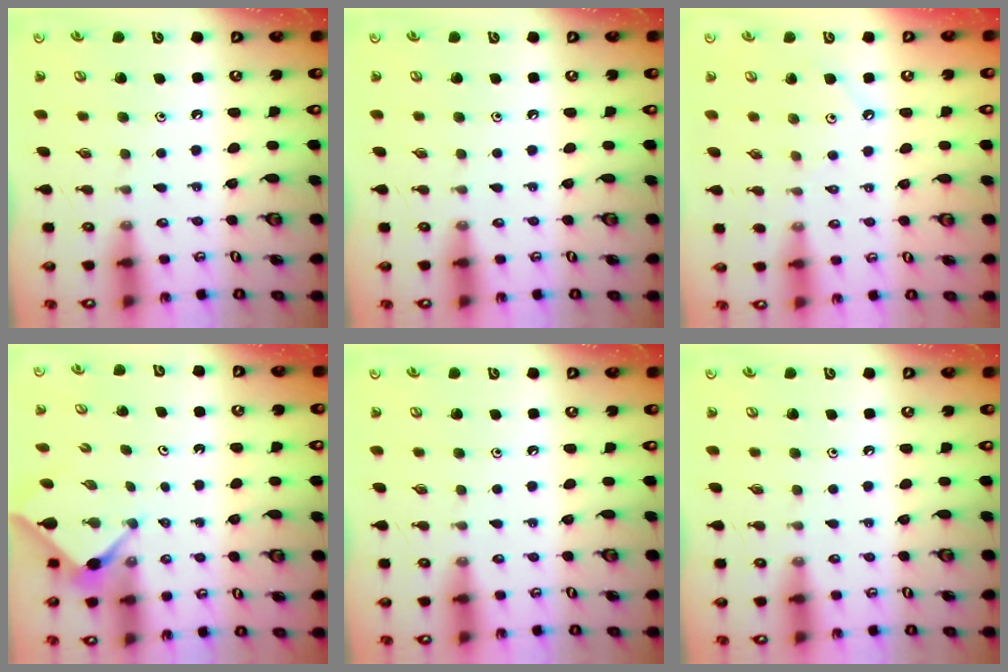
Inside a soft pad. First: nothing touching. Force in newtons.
{"total": 0.0}
{"total": 2.4, "press": 2.4, "slide": 0.4}
{"total": 3.2, "press": 3.2, "slide": 0.4}
{"total": 0.0}
{"total": 0.0}